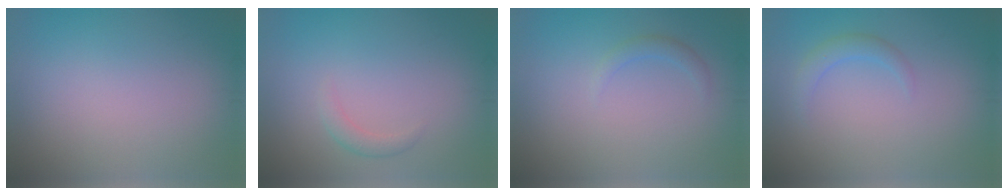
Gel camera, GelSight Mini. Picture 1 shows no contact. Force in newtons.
{"total": 1.2, "press": 1.2, "slide": 0.1}
{"total": 1.1, "press": 1.1, "slide": 0.1}
{"total": 1.6, "press": 1.6, "slide": 0.0}